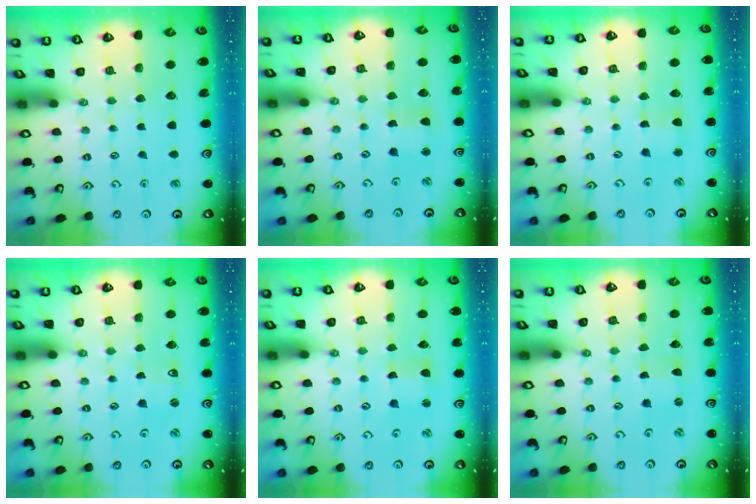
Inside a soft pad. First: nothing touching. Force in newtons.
{"total": 2.5, "press": 2.5, "slide": 0.3}
{"total": 3.3, "press": 3.3, "slide": 0.3}
{"total": 1.7, "press": 1.7, "slide": 0.3}
{"total": 1.1, "press": 1.0, "slide": 0.2}
{"total": 0.0}